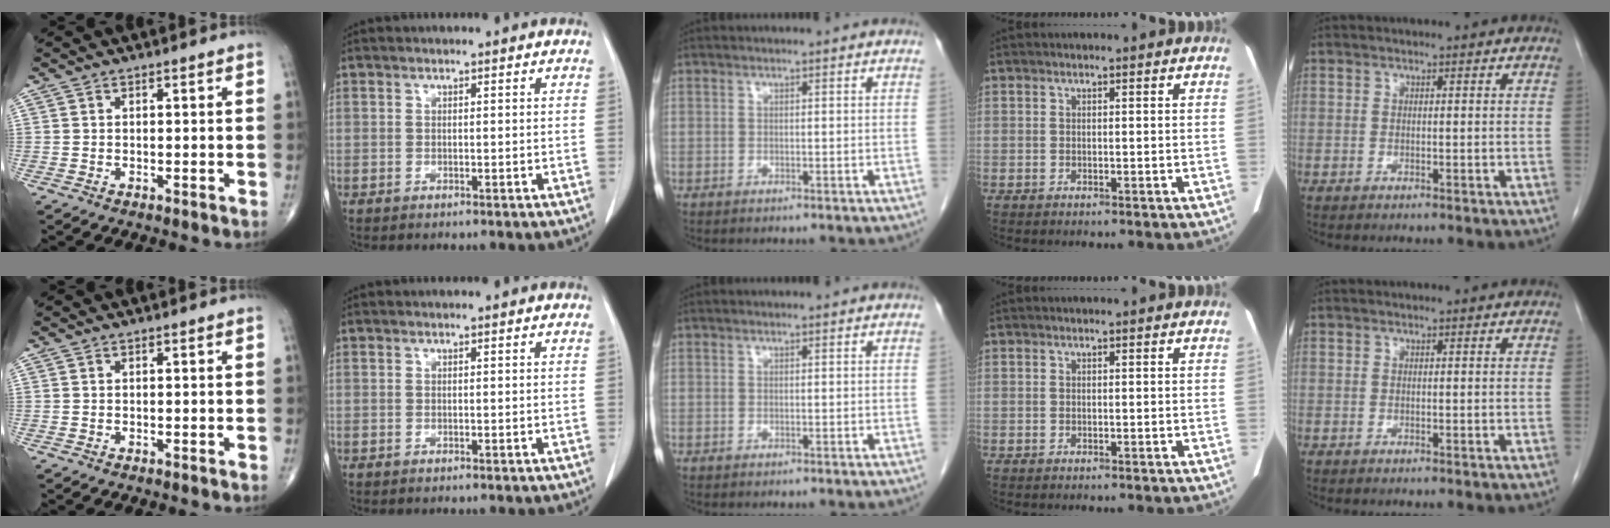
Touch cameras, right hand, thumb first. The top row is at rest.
{}